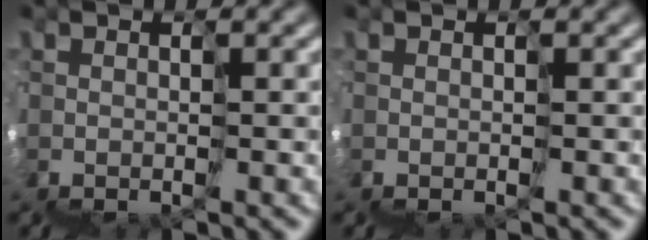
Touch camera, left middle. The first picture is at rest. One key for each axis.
{"total": 0.0}